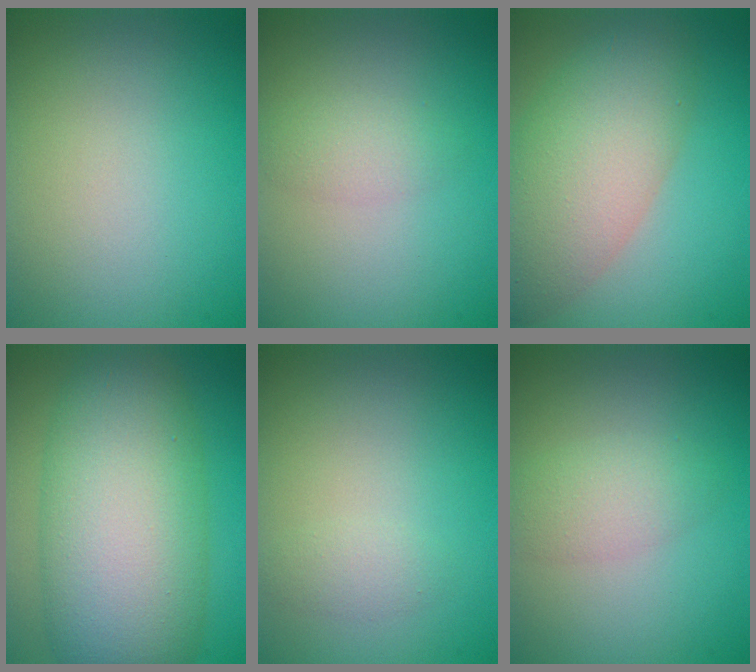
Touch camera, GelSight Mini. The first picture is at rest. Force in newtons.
{"total": 1.7, "press": 1.7, "slide": 0.1}
{"total": 7.8, "press": 7.7, "slide": 0.5}
{"total": 12.3, "press": 12.3, "slide": 0.1}
{"total": 1.1, "press": 1.1, "slide": 0.0}
{"total": 2.5, "press": 2.4, "slide": 0.2}